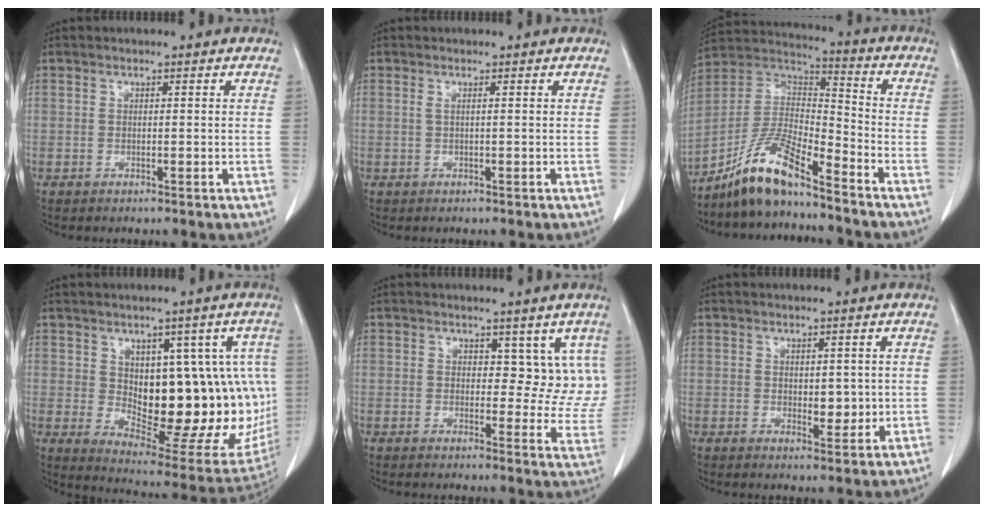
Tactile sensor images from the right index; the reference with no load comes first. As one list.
[{"total": 0.6, "force": [0.1, -0.1, 0.6], "torque": [-0.017, 0.002, 0.003]}, {"total": 11.7, "force": [-9.1, 1.8, 7.1], "torque": [-0.148, 0.012, -0.169]}, {"total": 18.8, "force": [1.3, 8.8, 16.5], "torque": [-0.187, 0.009, 0.044]}, {"total": 6.7, "force": [3.2, 4.1, 4.1], "torque": [-0.016, -0.005, 0.037]}, {"total": 3.5, "force": [0.2, 1.9, 2.9], "torque": [-0.037, -0.007, 0.010]}]